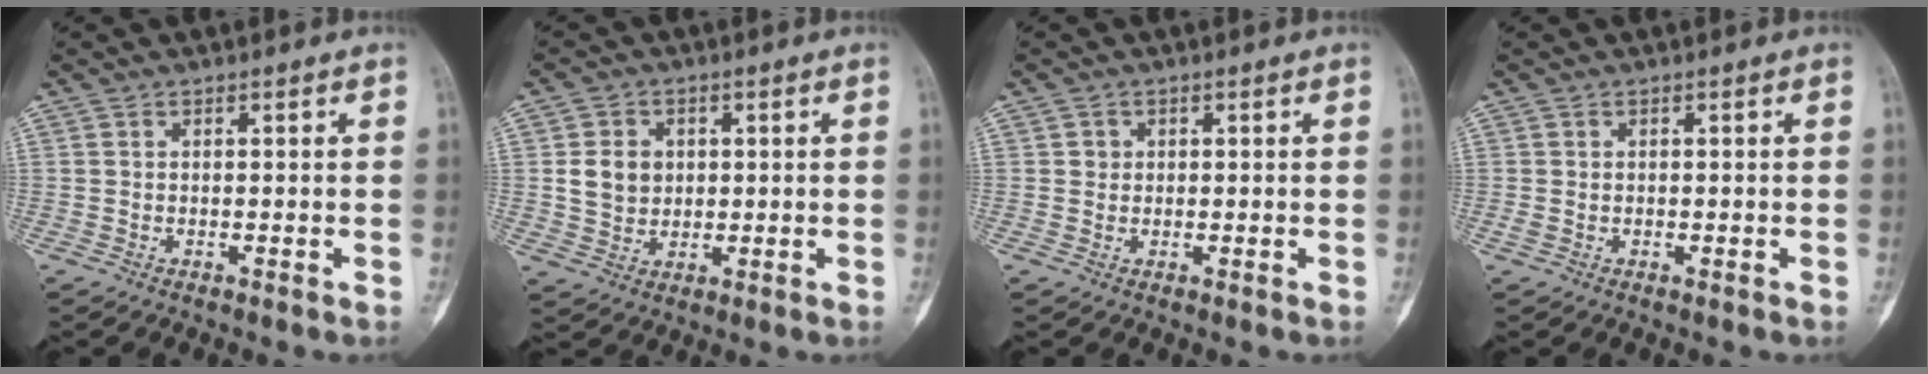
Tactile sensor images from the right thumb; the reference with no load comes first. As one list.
[{"total": 6.4, "force": [1.0, 5.3, 3.4], "torque": [-0.037, -0.006, 0.021]}, {"total": 1.4, "force": [0.3, 1.4, 0.3], "torque": [0.006, 0.002, 0.001]}, {"total": 0.7, "force": [0.0, 0.6, 0.4], "torque": [-0.012, 0.001, 0.002]}]